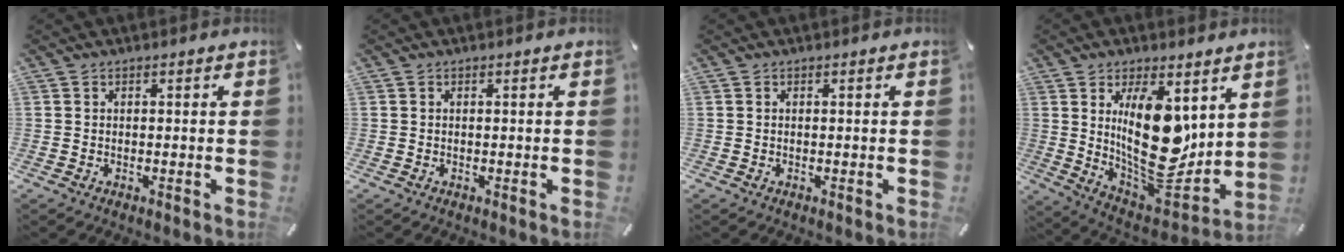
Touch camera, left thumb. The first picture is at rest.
{"total": 0.0}
{"total": 0.0}
{"total": 21.0, "force": [4.1, 10.7, 17.6], "torque": [-0.314, -0.048, 0.075]}